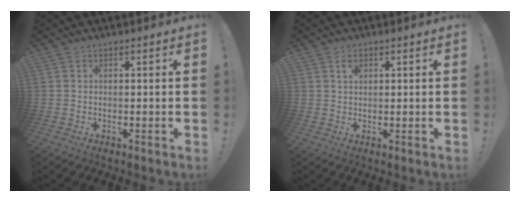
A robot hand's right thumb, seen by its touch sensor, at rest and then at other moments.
{"total": 1.8, "force": [0.9, 1.1, 1.1], "torque": [-0.009, -0.003, 0.014]}